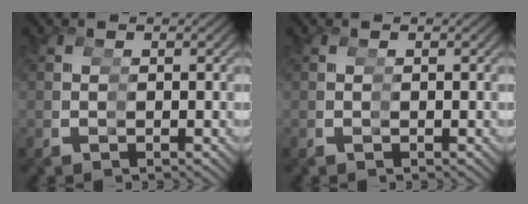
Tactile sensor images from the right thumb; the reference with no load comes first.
{"total": 0.0}